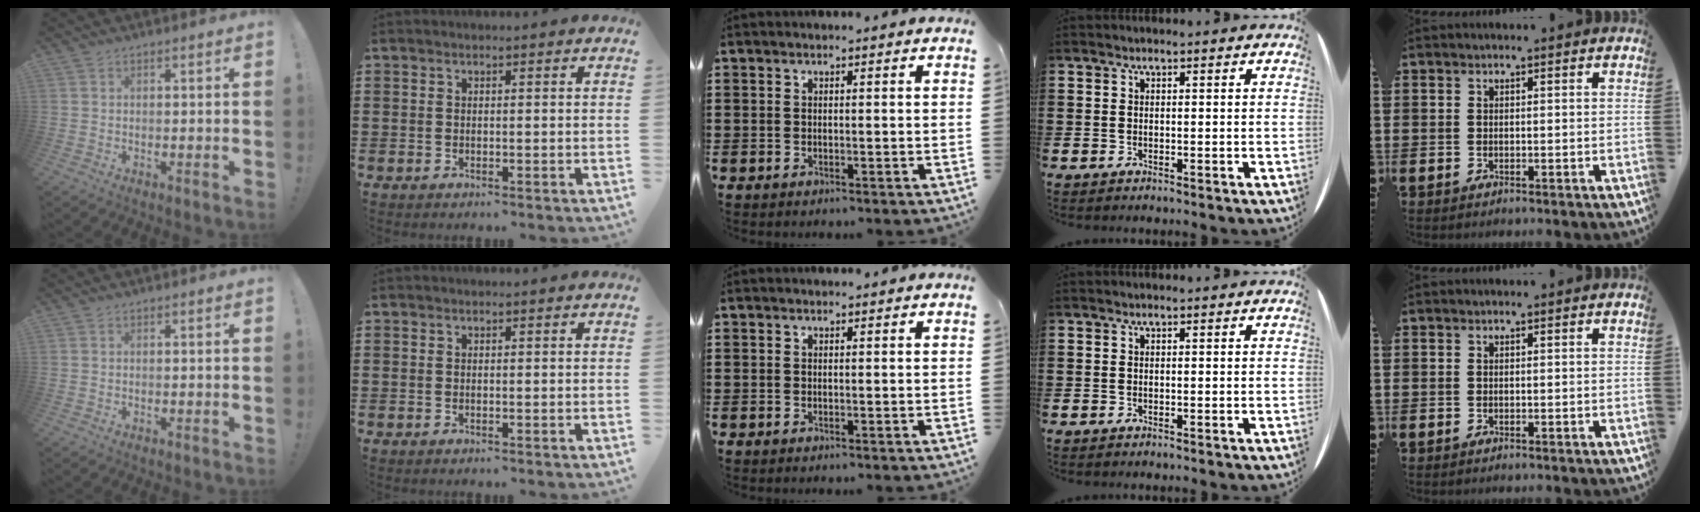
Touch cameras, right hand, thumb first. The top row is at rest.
{}